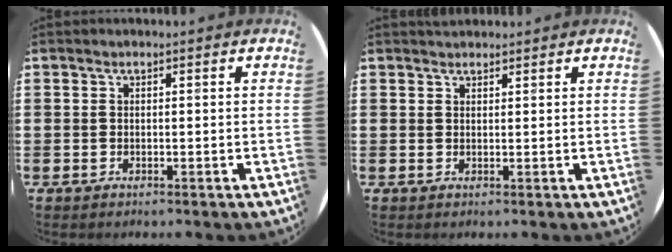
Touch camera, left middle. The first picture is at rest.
{"total": 1.0, "force": [1.0, 0.2, 0.0], "torque": [0.000, 0.001, 0.020]}